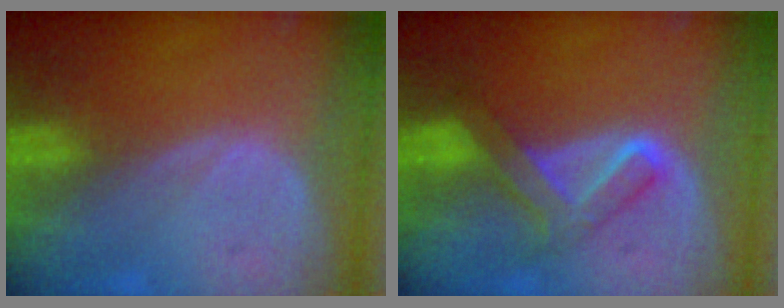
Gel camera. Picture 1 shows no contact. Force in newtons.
{"total": 5.7, "press": 5.6, "slide": 1.2}